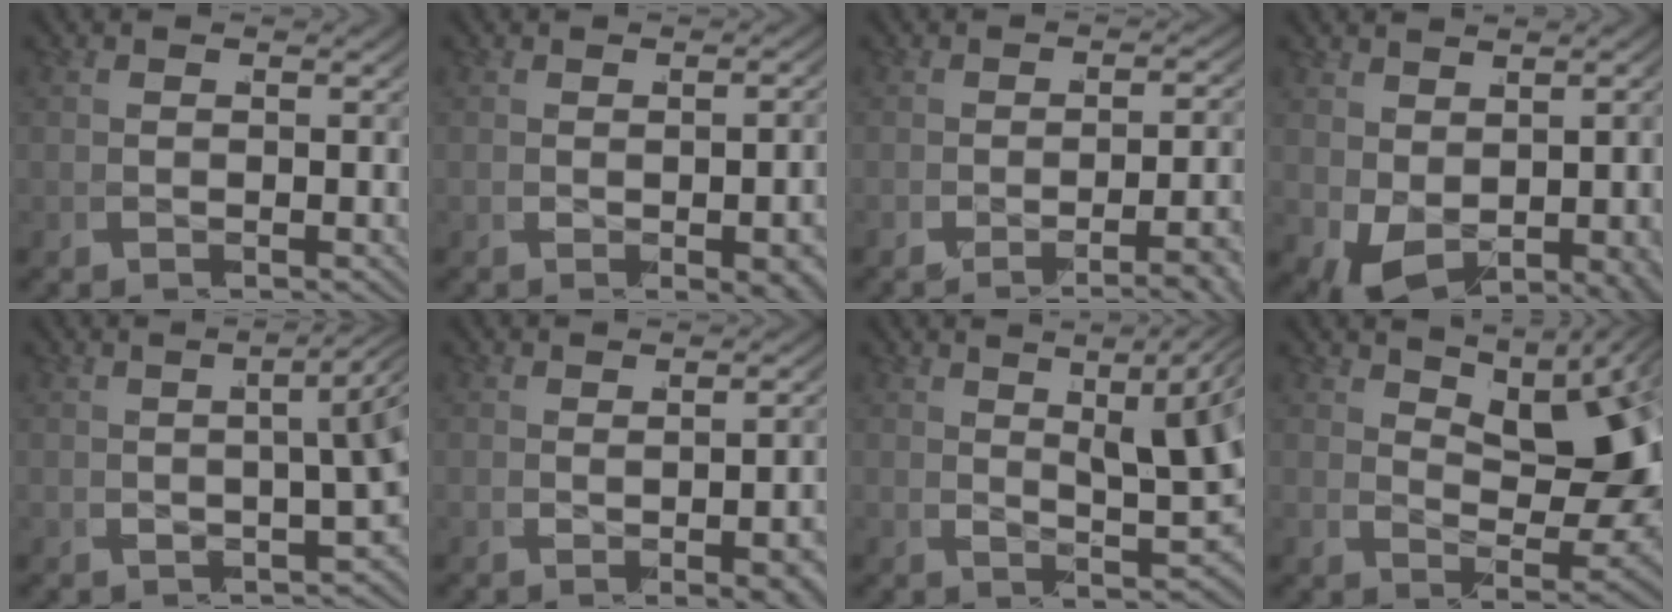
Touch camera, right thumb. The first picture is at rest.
{"total": 2.9, "force": [-0.7, 0.5, 2.7], "torque": [-0.019, 0.002, -0.005]}
{"total": 4.4, "force": [-2.6, 0.4, 3.5], "torque": [-0.036, 0.013, -0.046]}
{"total": 5.1, "force": [-1.0, 3.2, 3.8], "torque": [-0.063, -0.033, 0.011]}
{"total": 5.2, "force": [1.2, 2.0, 4.7], "torque": [-0.032, 0.033, 0.010]}
{"total": 3.2, "force": [-0.6, 0.7, 3.0], "torque": [-0.018, 0.010, -0.009]}
{"total": 6.9, "force": [2.6, 2.4, 5.9], "torque": [-0.057, 0.011, 0.038]}
{"total": 8.6, "force": [3.0, 4.2, 6.9], "torque": [-0.067, -0.006, 0.057]}